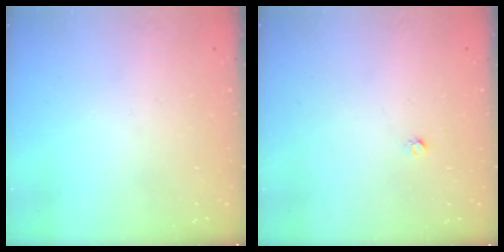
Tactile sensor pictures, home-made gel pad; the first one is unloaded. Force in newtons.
{"total": 1.6, "press": 1.5, "slide": 0.1}